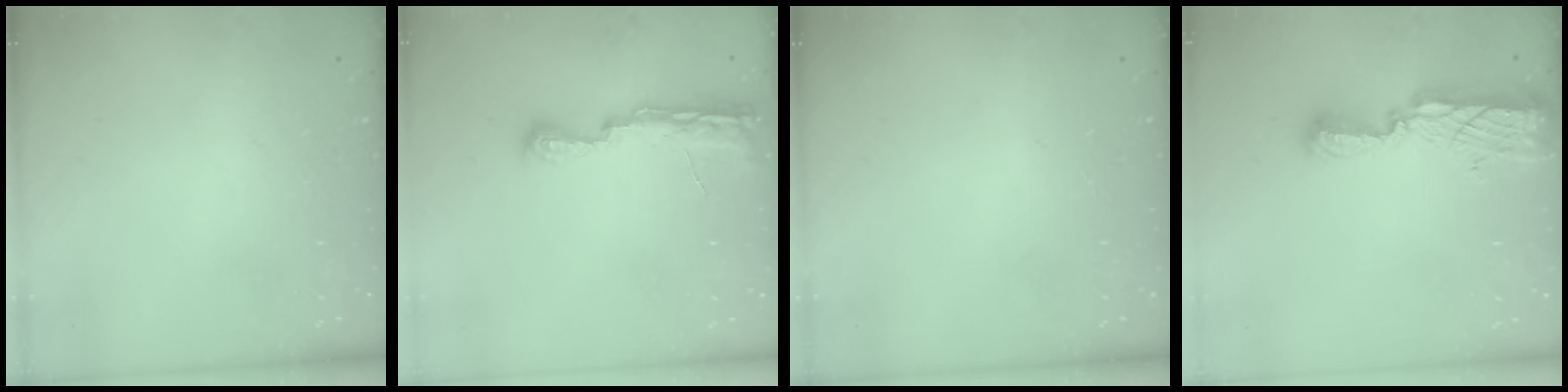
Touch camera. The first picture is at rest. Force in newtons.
{"total": 10.6, "press": 9.1, "slide": 5.5}
{"total": 0.0}
{"total": 8.7, "press": 8.6, "slide": 0.8}